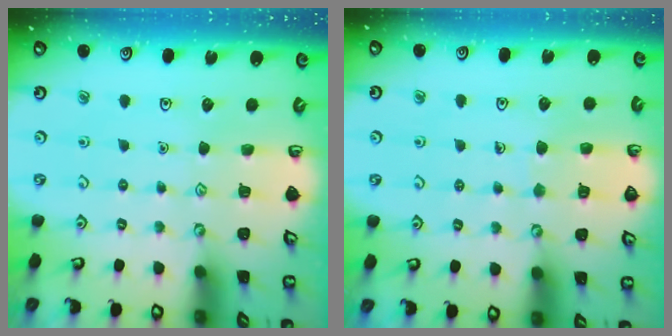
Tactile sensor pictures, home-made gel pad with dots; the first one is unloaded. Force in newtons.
{"total": 4.7, "press": 4.7, "slide": 0.3}